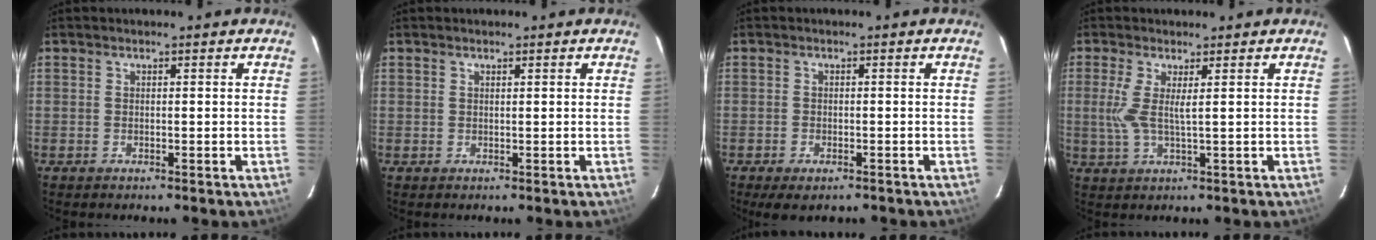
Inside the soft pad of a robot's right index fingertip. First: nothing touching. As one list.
[{"total": 0.6, "force": [0.3, 0.5, 0.0], "torque": [0.002, 0.003, 0.004]}, {"total": 4.1, "force": [-2.8, 1.8, 2.5], "torque": [-0.053, -0.017, -0.045]}, {"total": 4.3, "force": [0.9, 0.4, 4.2], "torque": [-0.094, -0.004, 0.013]}]